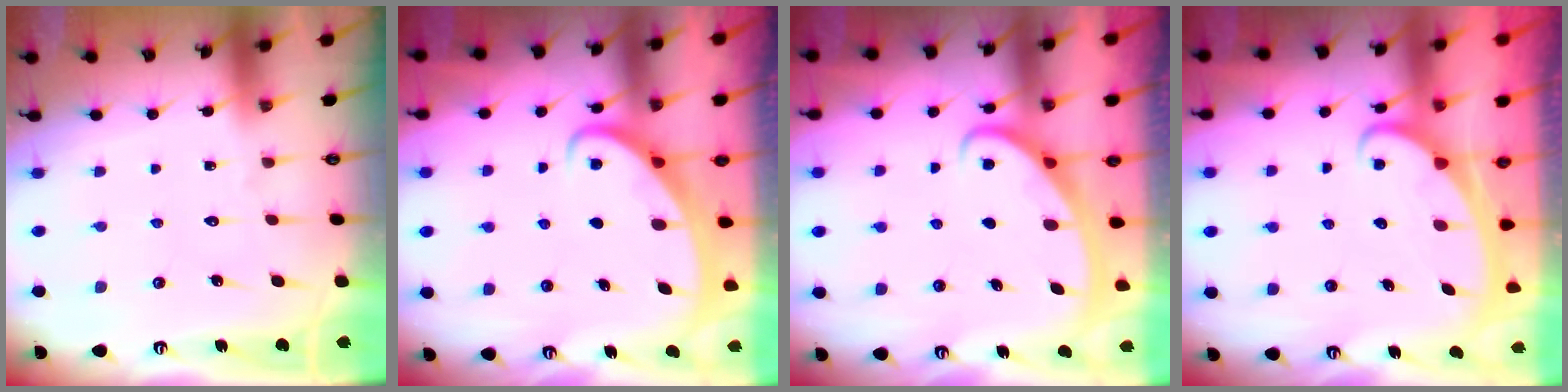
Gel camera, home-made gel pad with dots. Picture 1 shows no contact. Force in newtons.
{"total": 2.6, "press": 2.5, "slide": 0.3}
{"total": 2.8, "press": 2.8, "slide": 0.4}
{"total": 2.3, "press": 2.3, "slide": 0.2}